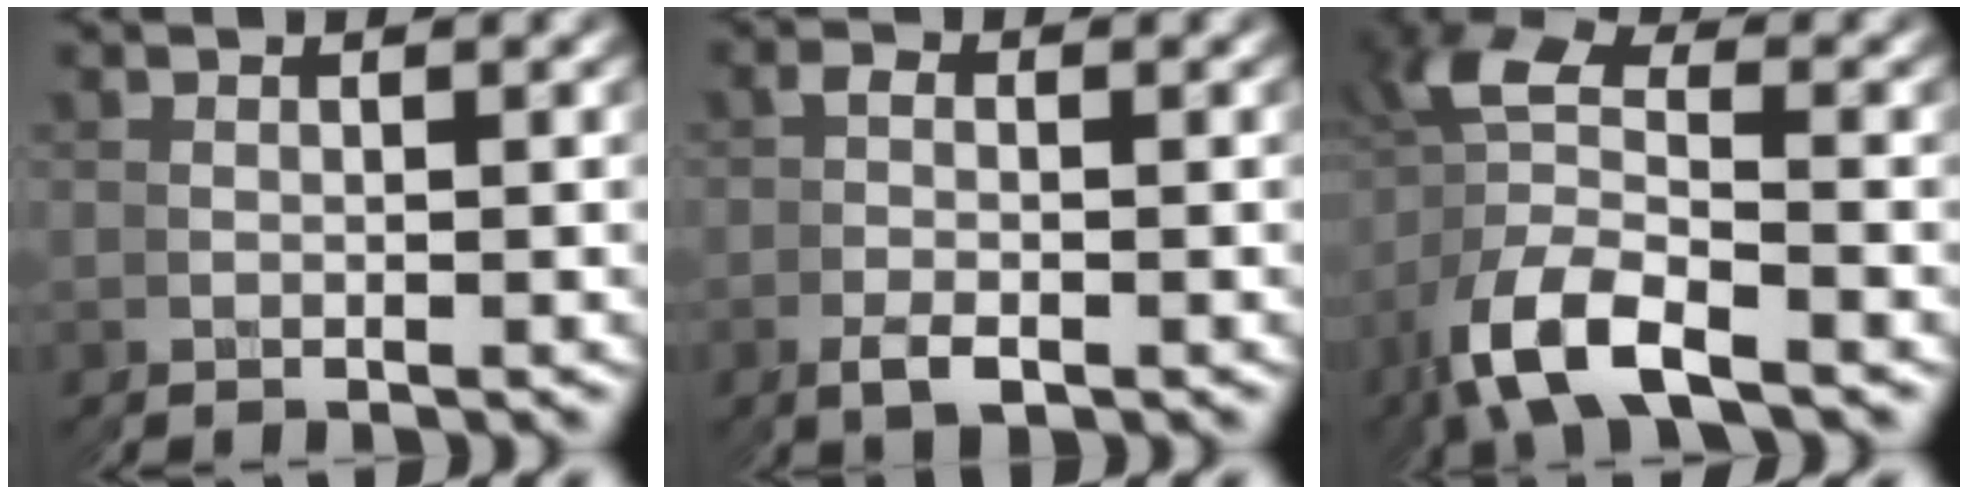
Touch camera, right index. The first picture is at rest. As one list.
[{"total": 1.7, "force": [-0.8, 0.8, 1.2], "torque": [-0.018, -0.004, -0.013]}, {"total": 7.3, "force": [0.5, 5.0, 5.4], "torque": [-0.144, -0.033, 0.018]}]